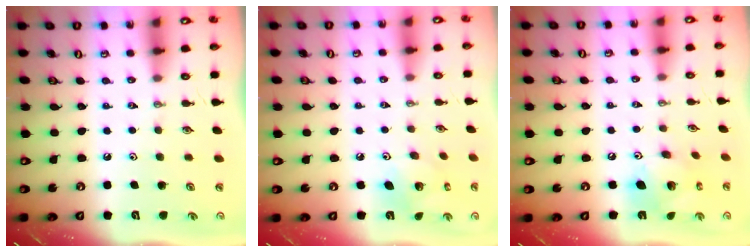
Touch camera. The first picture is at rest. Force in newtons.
{"total": 7.8, "press": 7.8, "slide": 0.1}
{"total": 13.4, "press": 13.3, "slide": 1.2}